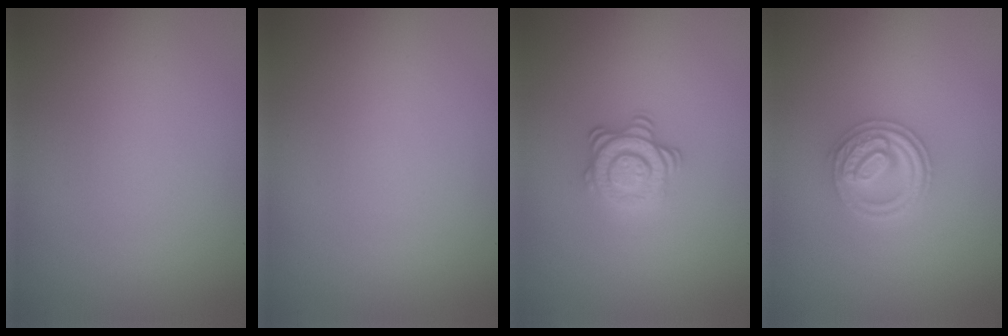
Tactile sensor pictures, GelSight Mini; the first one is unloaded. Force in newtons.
{"total": 0.0}
{"total": 3.4, "press": 2.9, "slide": 1.8}
{"total": 3.7, "press": 3.7, "slide": 0.4}